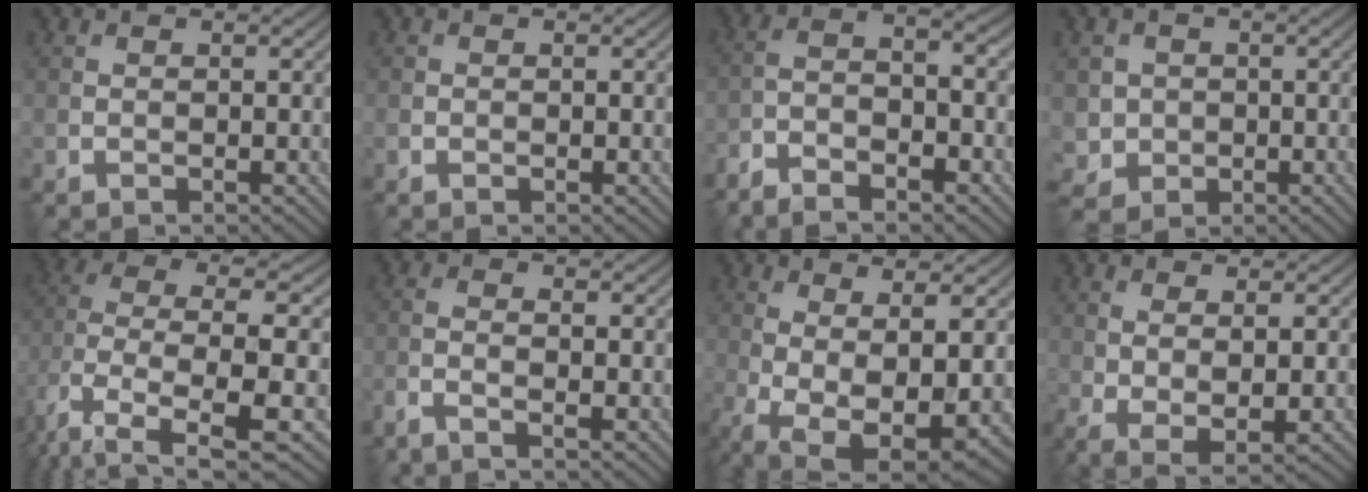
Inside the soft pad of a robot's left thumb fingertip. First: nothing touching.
{"total": 0.6, "force": [-0.2, 0.5, 0.2], "torque": [-0.004, -0.003, -0.005]}
{"total": 6.7, "force": [-4.9, 1.6, 4.3], "torque": [-0.082, -0.004, -0.096]}
{"total": 3.6, "force": [0.0, 3.5, 0.7], "torque": [-0.022, -0.009, -0.005]}
{"total": 8.6, "force": [-0.5, 4.0, 7.6], "torque": [-0.176, -0.011, -0.011]}
{"total": 2.4, "force": [-1.4, 0.3, 1.9], "torque": [-0.040, 0.001, -0.041]}
{"total": 10.4, "force": [-1.8, 3.9, 9.4], "torque": [-0.178, -0.023, -0.009]}
{"total": 4.1, "force": [-0.1, 1.5, 3.8], "torque": [-0.085, -0.011, 0.005]}